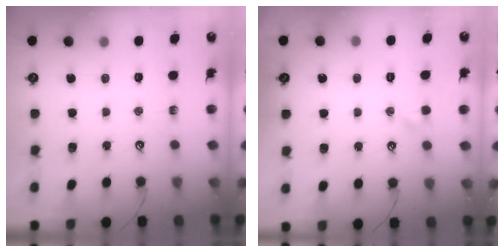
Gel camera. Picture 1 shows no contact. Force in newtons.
{"total": 1.4, "press": 1.4, "slide": 0.1}